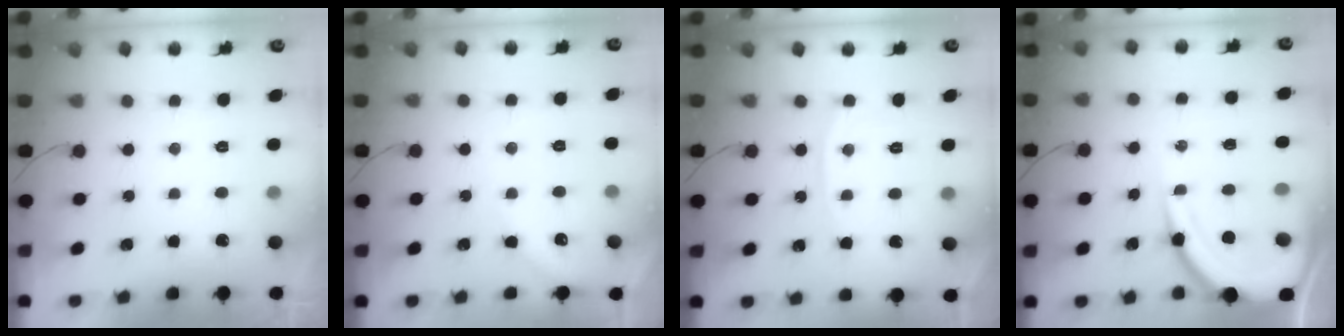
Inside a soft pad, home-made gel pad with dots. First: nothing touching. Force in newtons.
{"total": 3.1, "press": 3.1, "slide": 0.5}
{"total": 4.1, "press": 4.0, "slide": 0.6}
{"total": 16.2, "press": 16.1, "slide": 1.4}